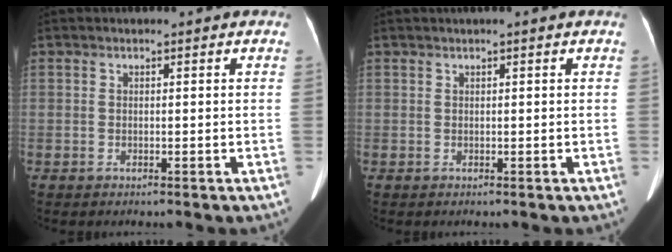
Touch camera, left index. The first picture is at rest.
{"total": 0.8, "force": [0.5, -0.2, 0.5], "torque": [-0.014, 0.007, 0.014]}